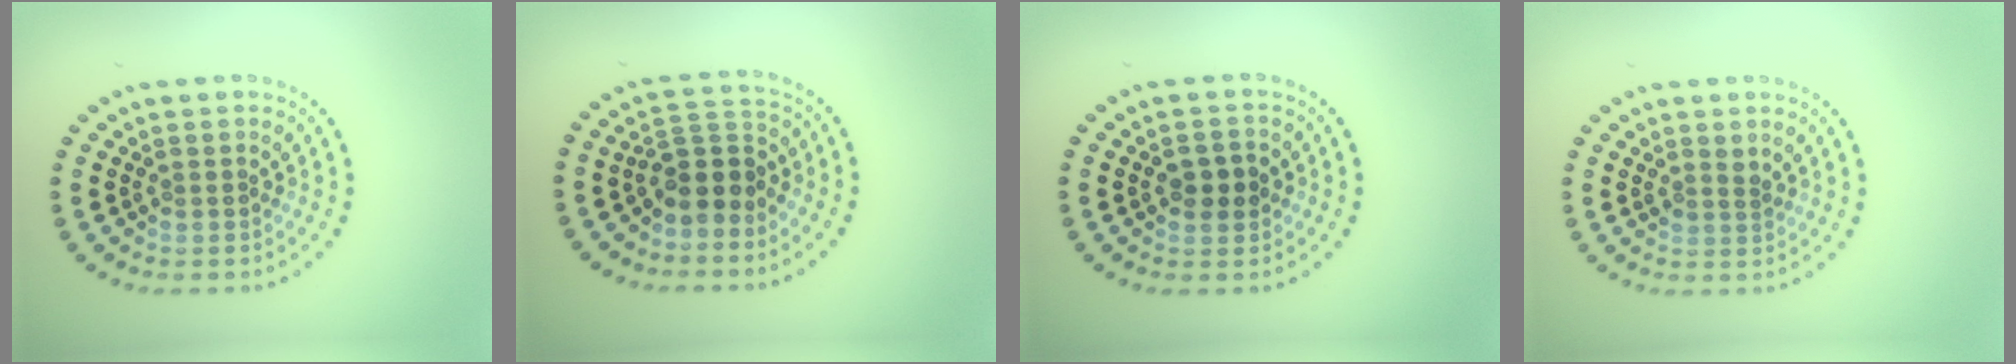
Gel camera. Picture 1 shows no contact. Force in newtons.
{"total": 3.4, "press": 2.8, "slide": 1.9}
{"total": 2.2, "press": 2.2, "slide": 0.2}
{"total": 1.0, "press": 0.8, "slide": 0.6}